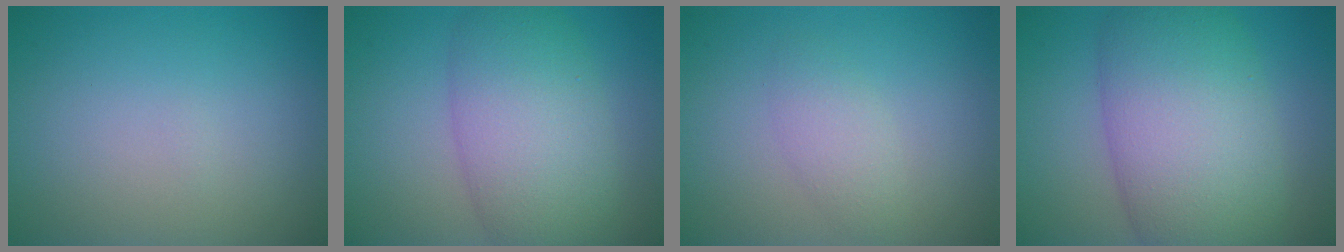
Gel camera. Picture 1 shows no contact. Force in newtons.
{"total": 7.8, "press": 7.8, "slide": 0.3}
{"total": 1.7, "press": 1.7, "slide": 0.1}
{"total": 11.2, "press": 11.2, "slide": 0.4}